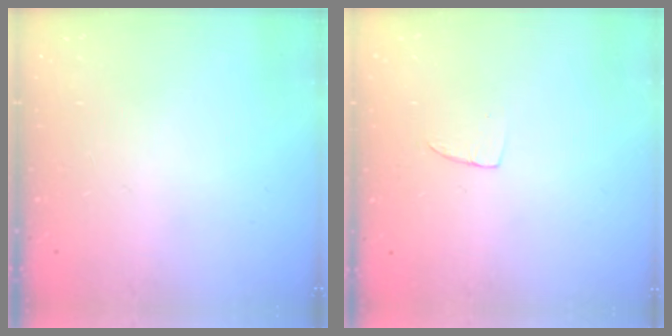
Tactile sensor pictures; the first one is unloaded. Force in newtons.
{"total": 3.9, "press": 3.9, "slide": 0.3}